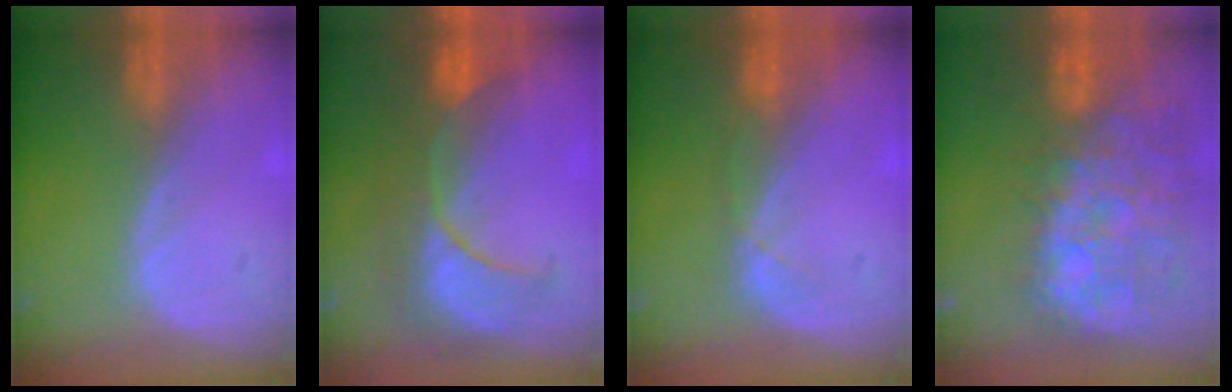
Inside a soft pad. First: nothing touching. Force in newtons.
{"total": 8.5, "press": 8.4, "slide": 1.7}
{"total": 1.4, "press": 1.3, "slide": 0.3}
{"total": 13.4, "press": 11.6, "slide": 6.7}